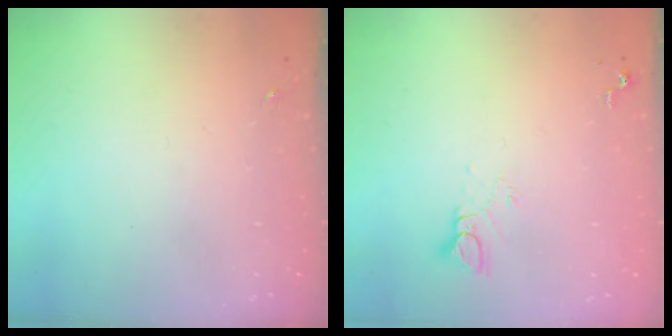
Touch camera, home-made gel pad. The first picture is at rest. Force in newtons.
{"total": 3.9, "press": 3.9, "slide": 0.3}